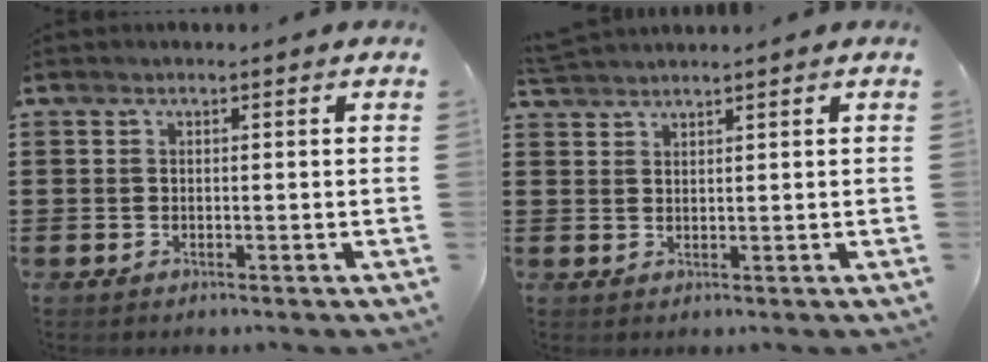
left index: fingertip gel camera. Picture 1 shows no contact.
{"total": 2.0, "force": [2.0, 0.1, -0.1], "torque": [-0.005, -0.001, 0.040]}